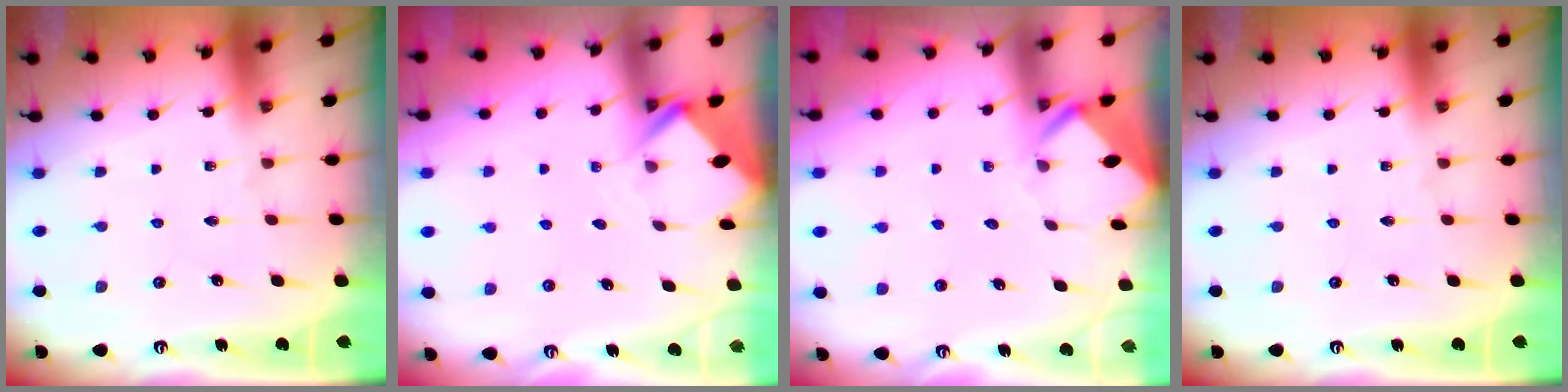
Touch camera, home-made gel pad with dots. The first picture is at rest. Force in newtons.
{"total": 2.7, "press": 2.7, "slide": 0.2}
{"total": 3.5, "press": 3.5, "slide": 0.2}
{"total": 0.0}